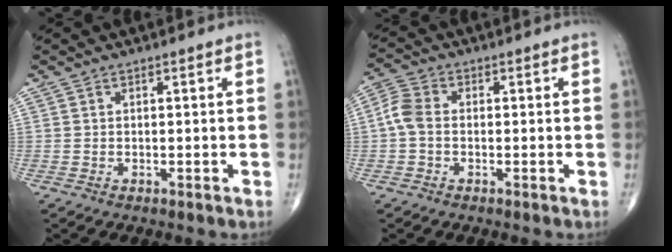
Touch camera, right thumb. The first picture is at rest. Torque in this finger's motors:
{"motor_torque": [0.18, 0.19, 0.04, -0.12, 0.02]}